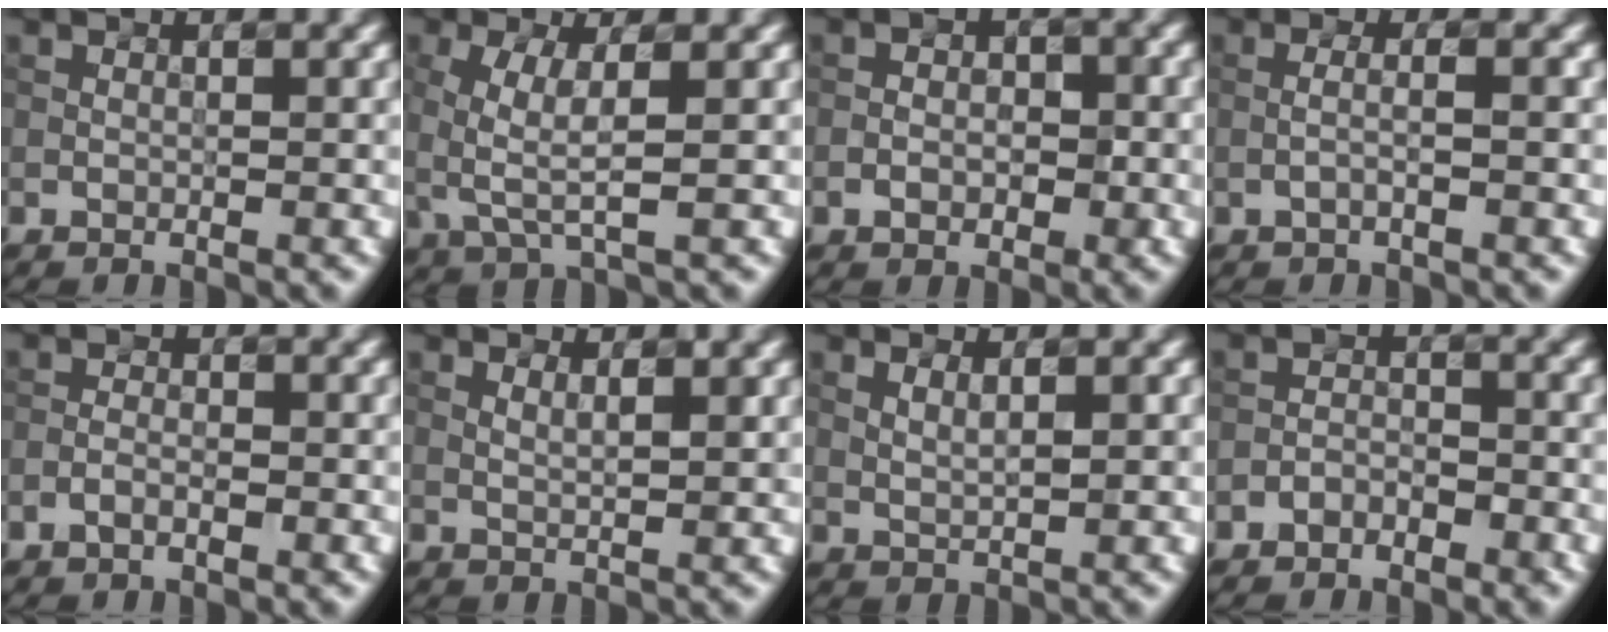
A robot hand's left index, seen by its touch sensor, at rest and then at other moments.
{"total": 3.3, "force": [0.2, 1.0, 3.1], "torque": [-0.089, 0.003, 0.010]}
{"total": 1.8, "force": [-0.8, 1.2, 1.2], "torque": [-0.010, 0.009, -0.010]}
{"total": 1.2, "force": [-0.5, 0.0, 1.0], "torque": [-0.026, 0.010, -0.008]}
{"total": 1.0, "force": [-0.9, 0.2, 0.3], "torque": [-0.017, 0.005, -0.012]}
{"total": 1.5, "force": [0.9, 0.3, 1.1], "torque": [-0.018, 0.005, 0.020]}
{"total": 1.0, "force": [0.7, 0.2, 0.7], "torque": [-0.017, 0.005, 0.019]}
{"total": 1.4, "force": [-1.3, 0.5, 0.1], "torque": [-0.008, 0.009, -0.018]}